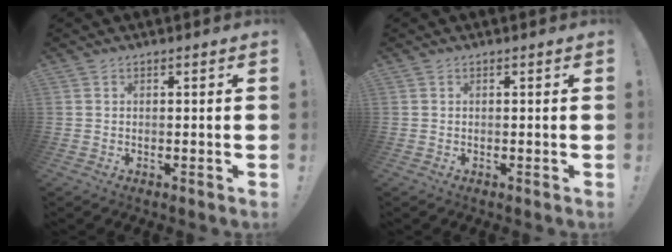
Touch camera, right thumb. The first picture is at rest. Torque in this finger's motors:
{"motor_torque": [-0.09, 0.09, 0.03, -0.03, 0.00]}